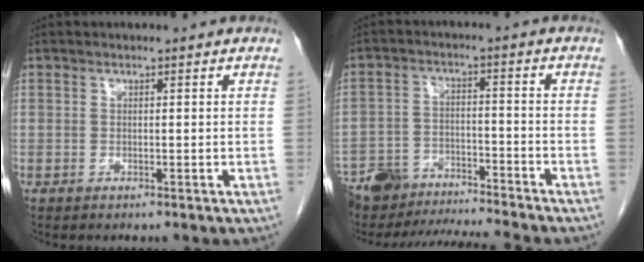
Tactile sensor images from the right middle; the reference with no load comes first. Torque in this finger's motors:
{"motor_torque": [1.12, -1.02, 0.67, 0.14]}